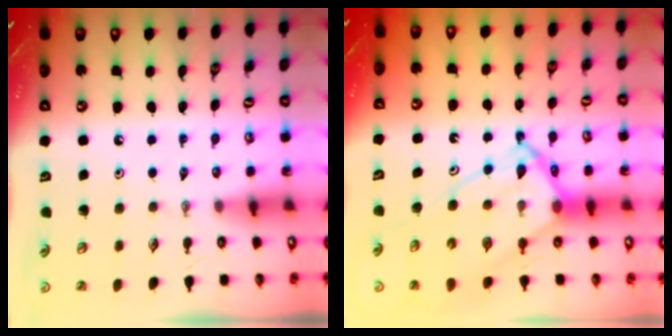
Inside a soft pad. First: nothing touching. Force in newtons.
{"total": 14.9, "press": 14.8, "slide": 1.5}